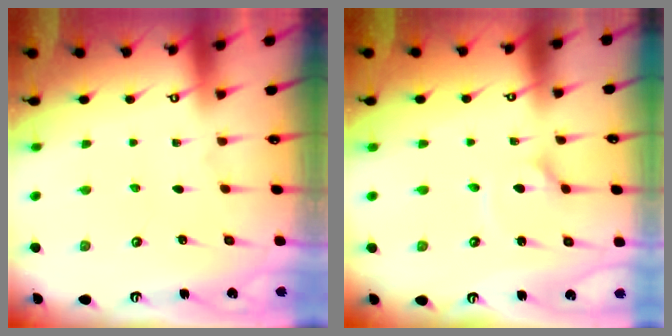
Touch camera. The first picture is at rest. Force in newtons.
{"total": 2.4, "press": 2.4, "slide": 0.3}